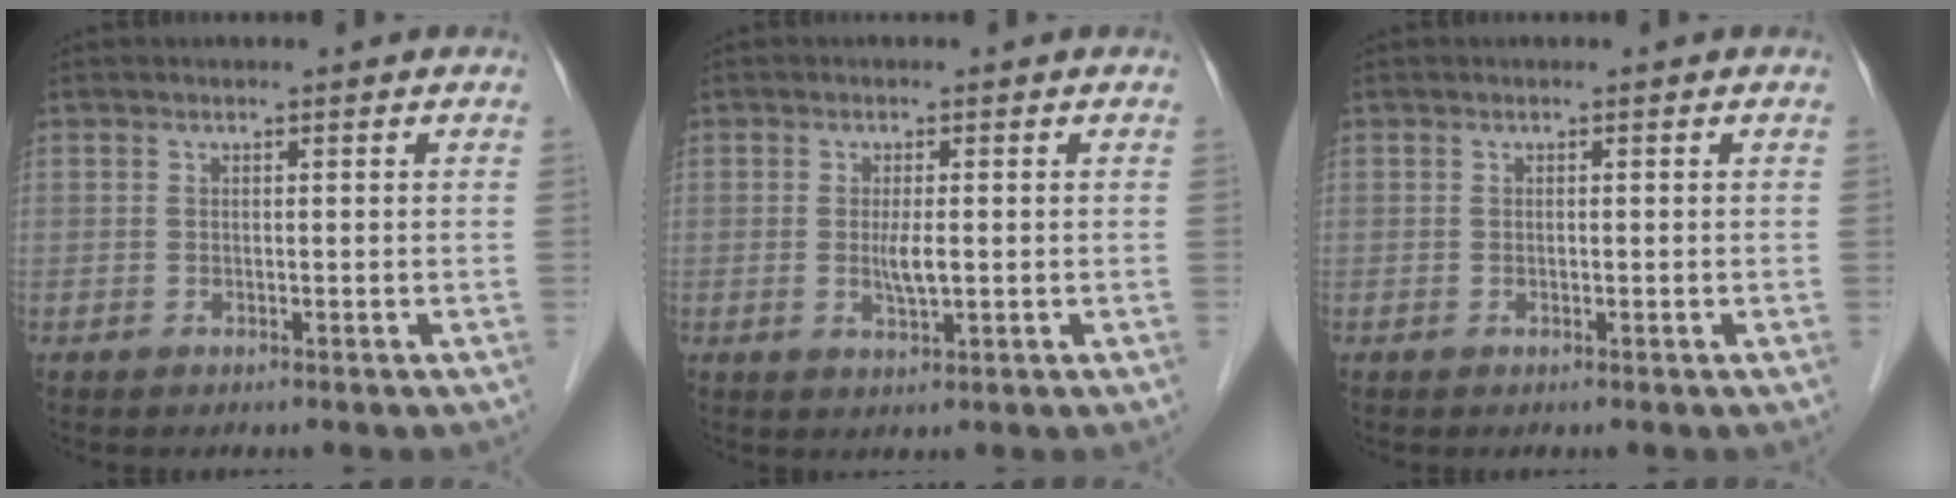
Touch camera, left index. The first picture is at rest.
{"total": 2.8, "force": [-0.2, 0.5, 2.8], "torque": [-0.056, -0.007, -0.003]}
{"total": 0.0}